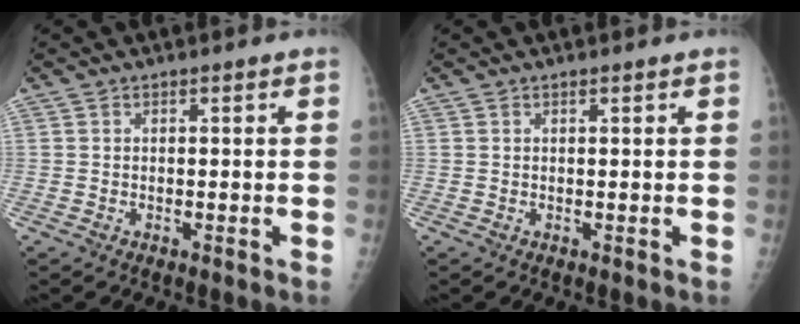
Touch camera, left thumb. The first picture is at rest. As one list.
[{"total": 0.0}]